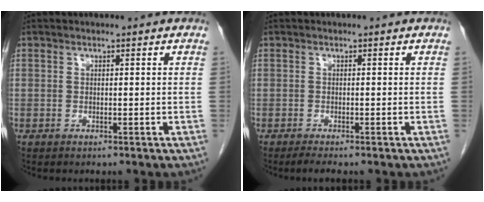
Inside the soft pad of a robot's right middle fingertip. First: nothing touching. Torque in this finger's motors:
{"motor_torque": [0.36, -0.18, 0.02, 0.02]}